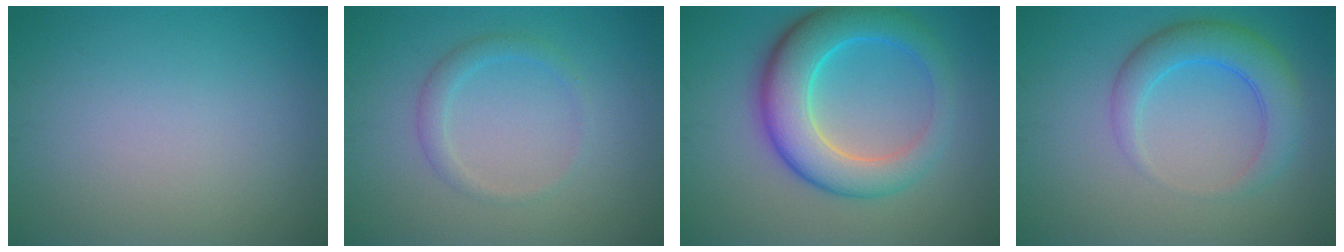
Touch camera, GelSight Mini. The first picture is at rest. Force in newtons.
{"total": 1.8, "press": 1.8, "slide": 0.1}
{"total": 8.0, "press": 8.0, "slide": 0.1}
{"total": 4.4, "press": 4.3, "slide": 0.3}